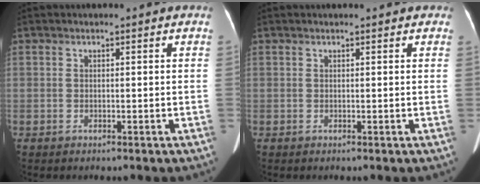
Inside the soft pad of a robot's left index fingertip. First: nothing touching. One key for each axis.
{"total": 2.5, "fx": 2.2, "fy": 0.8, "fz": 1.1, "tx": -0.011, "ty": 0.023, "tz": 0.018}